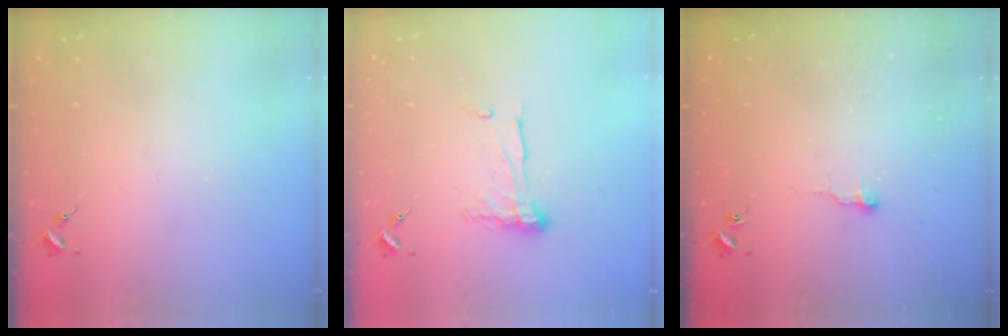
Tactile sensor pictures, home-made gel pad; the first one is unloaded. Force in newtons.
{"total": 9.6, "press": 9.5, "slide": 0.9}
{"total": 6.6, "press": 6.6, "slide": 0.4}